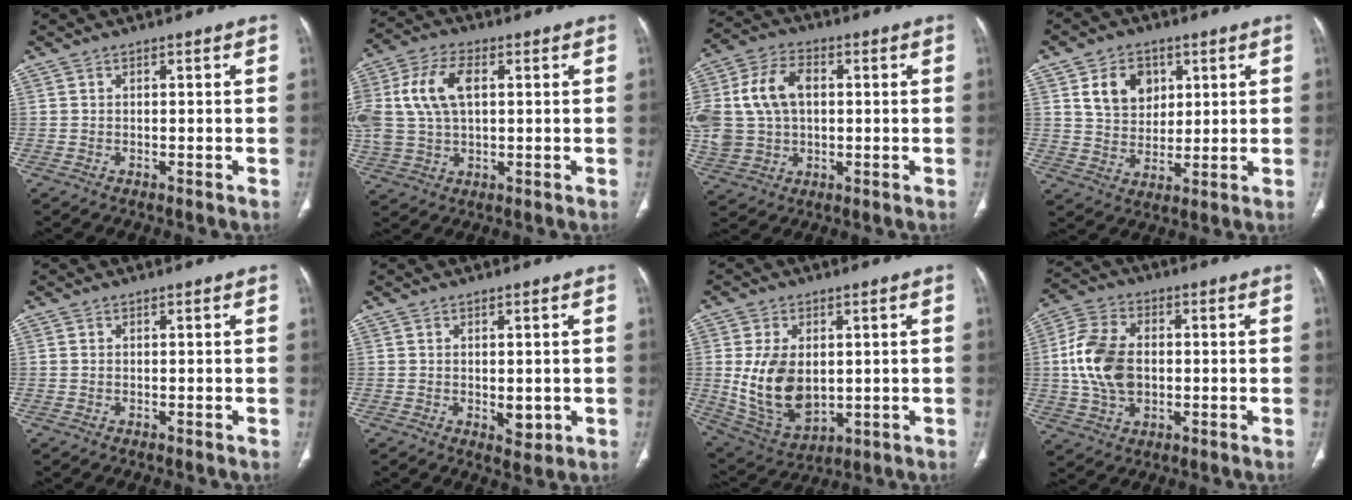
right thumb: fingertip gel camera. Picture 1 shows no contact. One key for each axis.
{"total": 13.8, "fx": 2.7, "fy": 8.3, "fz": 10.7, "tx": -0.235, "ty": 0.016, "tz": 0.055}
{"total": 16.9, "fx": 2.1, "fy": 12.1, "fz": 11.6, "tx": -0.252, "ty": 0.020, "tz": 0.045}
{"total": 9.6, "fx": 3.7, "fy": 7.4, "fz": 4.8, "tx": -0.044, "ty": -0.017, "tz": 0.069}
{"total": 0.0}
{"total": 3.4, "fx": -0.3, "fy": 1.9, "fz": 2.9, "tx": -0.030, "ty": -0.008, "tz": 0.005}
{"total": 13.6, "fx": 0.6, "fy": 8.8, "fz": 10.4, "tx": -0.177, "ty": -0.011, "tz": 0.038}
{"total": 12.8, "fx": 0.1, "fy": 8.5, "fz": 9.5, "tx": -0.182, "ty": 0.011, "tz": 0.003}